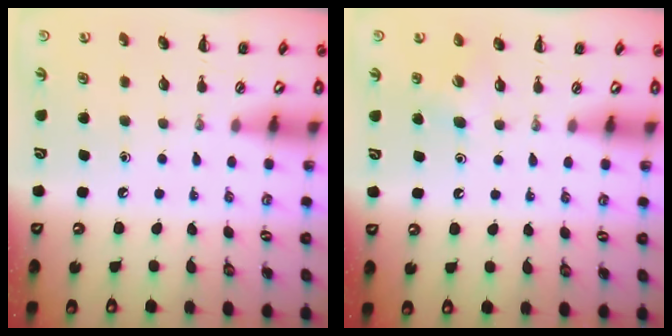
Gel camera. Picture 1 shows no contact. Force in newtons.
{"total": 4.0, "press": 3.8, "slide": 1.4}